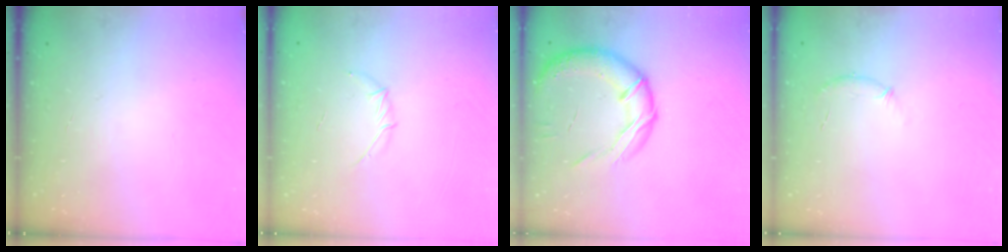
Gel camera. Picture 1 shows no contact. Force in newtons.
{"total": 4.1, "press": 3.9, "slide": 1.0}
{"total": 17.2, "press": 16.9, "slide": 3.1}
{"total": 6.1, "press": 5.9, "slide": 1.4}